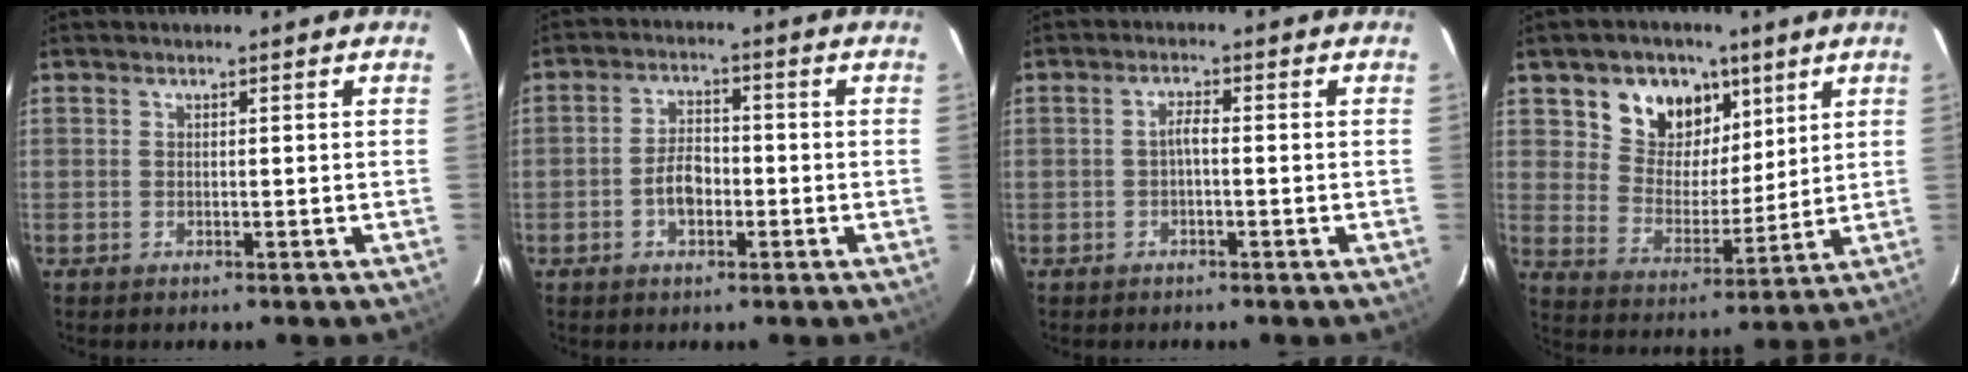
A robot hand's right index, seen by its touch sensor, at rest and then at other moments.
{"total": 4.7, "force": [-1.7, 2.7, 3.4], "torque": [-0.067, 0.011, -0.027]}
{"total": 1.7, "force": [-0.6, 0.3, 1.5], "torque": [-0.031, 0.007, -0.011]}
{"total": 12.5, "force": [6.8, 9.2, 5.0], "torque": [-0.101, 0.011, 0.122]}